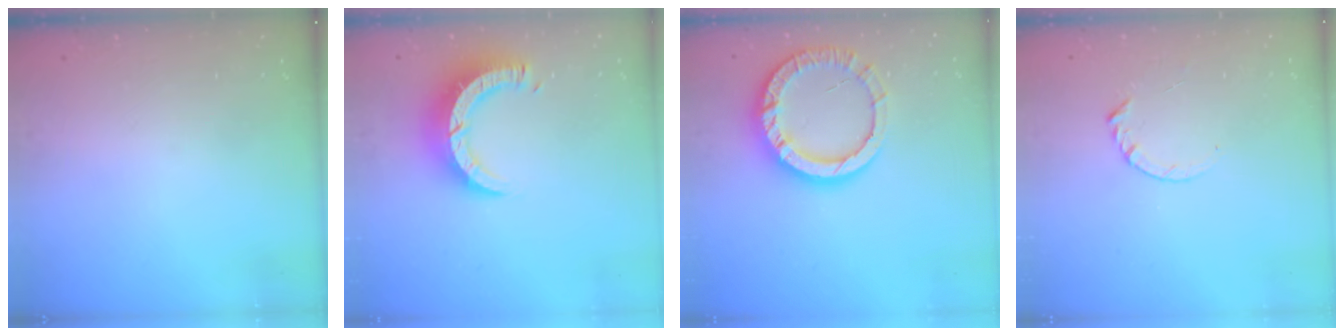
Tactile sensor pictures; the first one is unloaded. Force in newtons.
{"total": 9.7, "press": 9.6, "slide": 1.0}
{"total": 13.2, "press": 13.1, "slide": 1.6}
{"total": 3.6, "press": 3.6, "slide": 0.4}